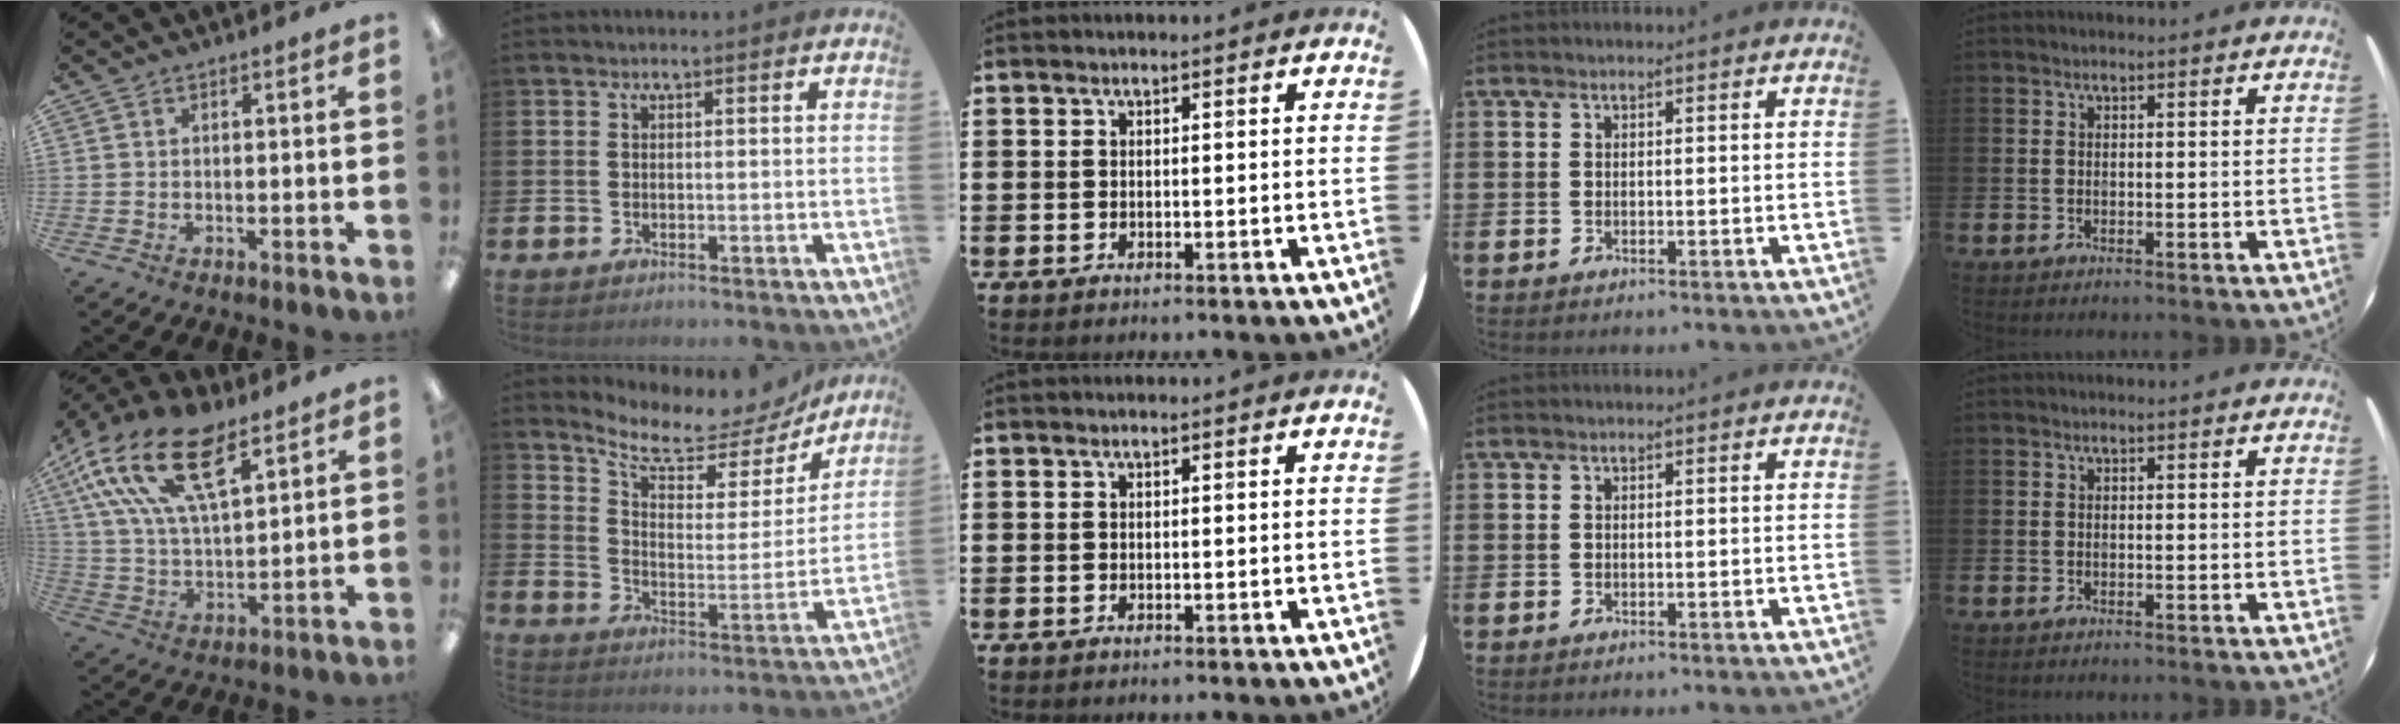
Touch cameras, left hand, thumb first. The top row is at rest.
{"thumb": {"total": 20.5, "force": [11.6, 9.1, 14.3], "torque": [-0.292, -0.046, 0.204]}, "index": {"total": 8.2, "force": [7.4, 2.5, 2.7], "torque": [-0.078, -0.058, 0.123]}}